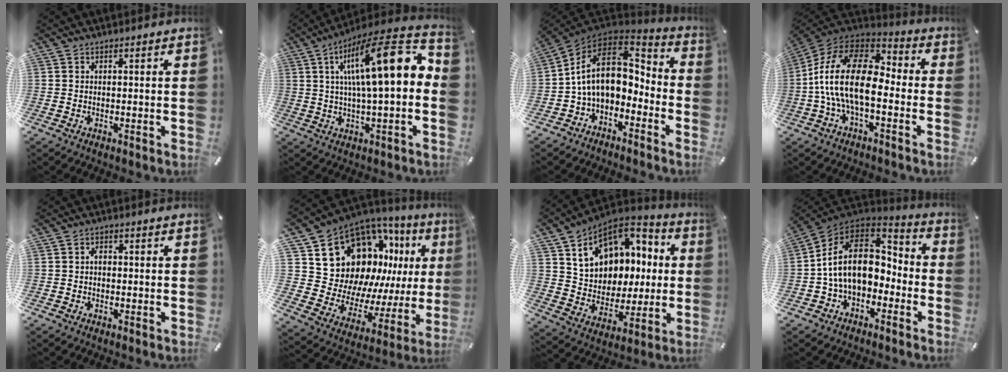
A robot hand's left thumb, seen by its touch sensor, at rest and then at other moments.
{"total": 18.7, "force": [4.8, 4.7, 17.5], "torque": [-0.277, -0.022, 0.064]}
{"total": 15.1, "force": [0.5, 10.3, 11.0], "torque": [-0.204, 0.005, 0.012]}
{"total": 19.9, "force": [-2.6, 10.7, 16.6], "torque": [-0.328, 0.023, -0.040]}
{"total": 1.6, "force": [-0.2, 1.2, 1.1], "torque": [-0.023, 0.006, -0.006]}
{"total": 17.7, "force": [9.8, 12.9, 7.3], "torque": [-0.112, -0.094, 0.202]}
{"total": 14.8, "force": [4.7, 12.2, 6.9], "torque": [-0.107, -0.023, 0.095]}
{"total": 17.3, "force": [0.0, 12.4, 12.1], "torque": [-0.237, 0.011, -0.001]}